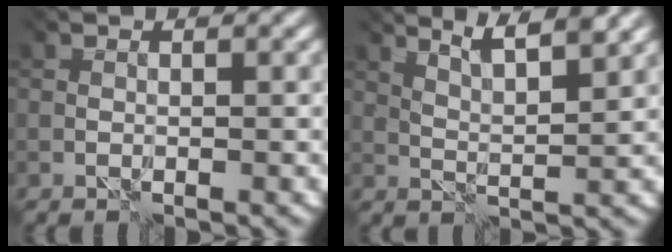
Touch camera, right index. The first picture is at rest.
{"total": 4.3, "force": [3.7, 0.0, 2.2], "torque": [-0.029, 0.010, 0.059]}